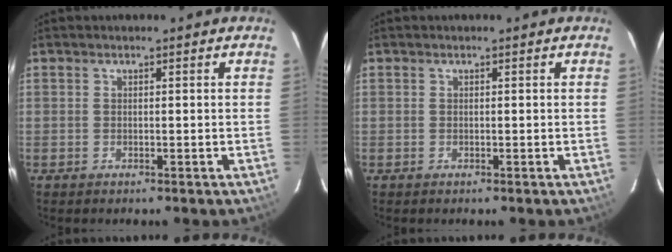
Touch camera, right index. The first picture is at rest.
{"total": 0.0}